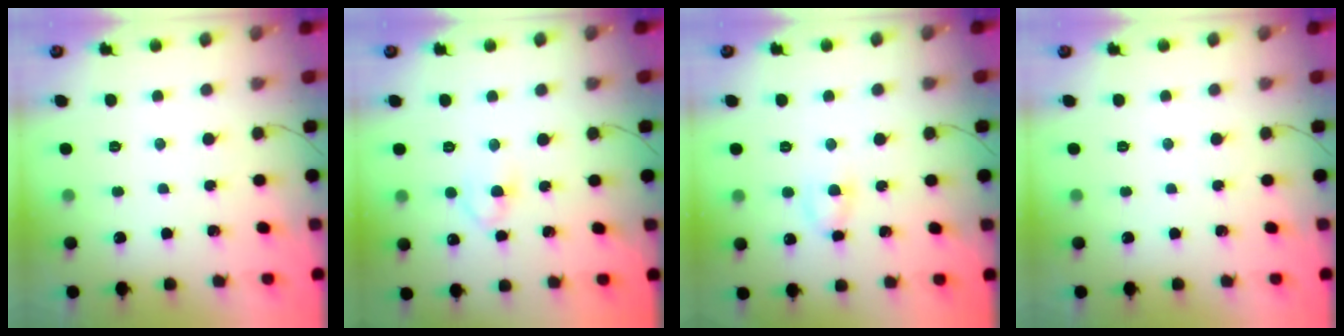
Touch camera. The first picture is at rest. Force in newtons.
{"total": 2.9, "press": 2.6, "slide": 1.3}
{"total": 4.5, "press": 4.2, "slide": 1.7}
{"total": 0.0}